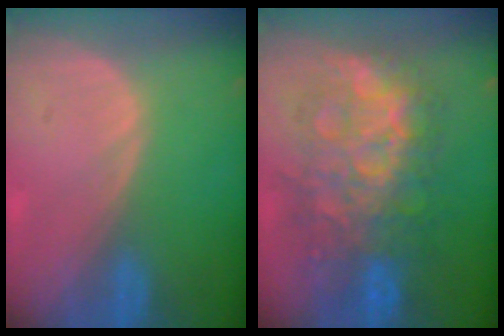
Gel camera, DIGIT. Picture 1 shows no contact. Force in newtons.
{"total": 11.8, "press": 11.8, "slide": 1.2}